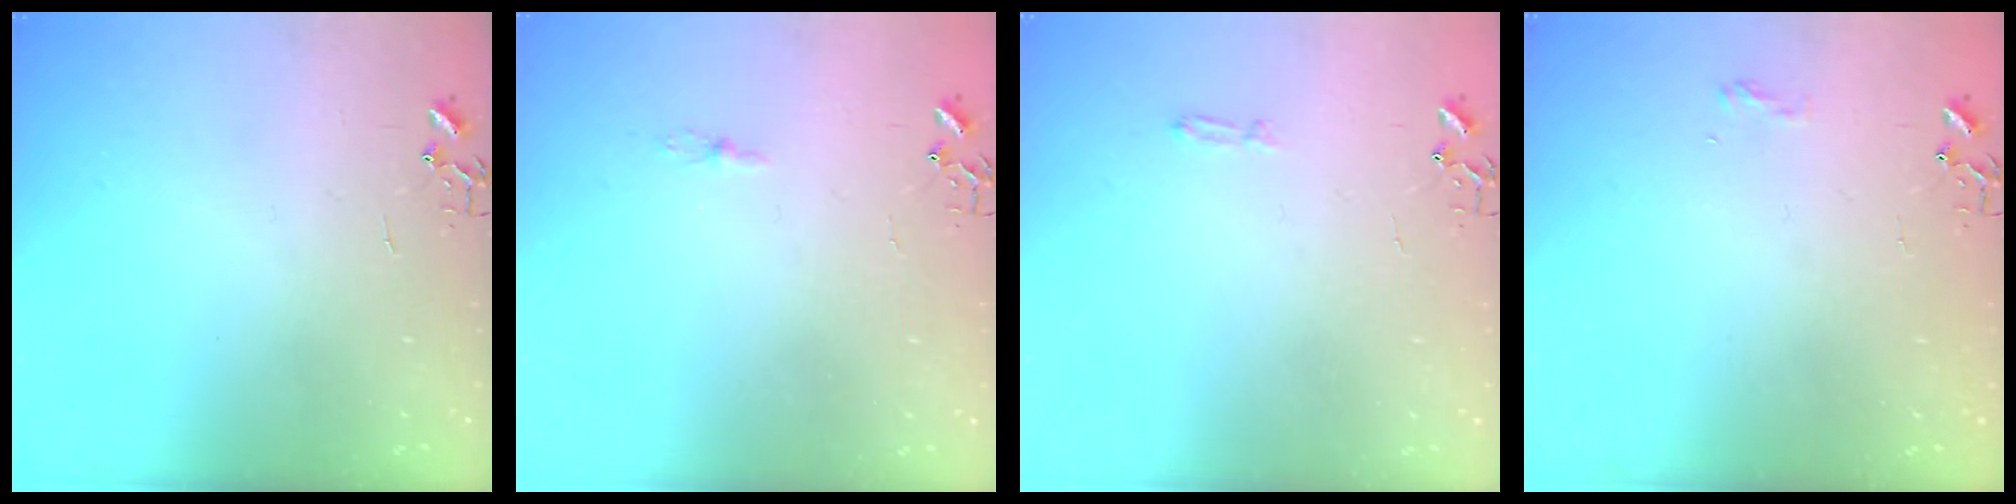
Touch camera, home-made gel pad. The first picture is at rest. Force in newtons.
{"total": 3.4, "press": 3.4, "slide": 0.4}
{"total": 2.8, "press": 2.8, "slide": 0.4}
{"total": 6.3, "press": 6.3, "slide": 0.8}